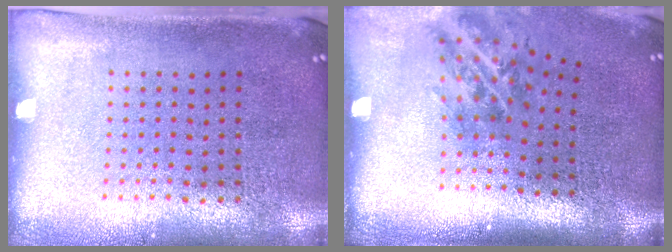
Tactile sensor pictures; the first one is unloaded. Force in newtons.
{"total": 1.4, "press": 1.1, "slide": 0.9}